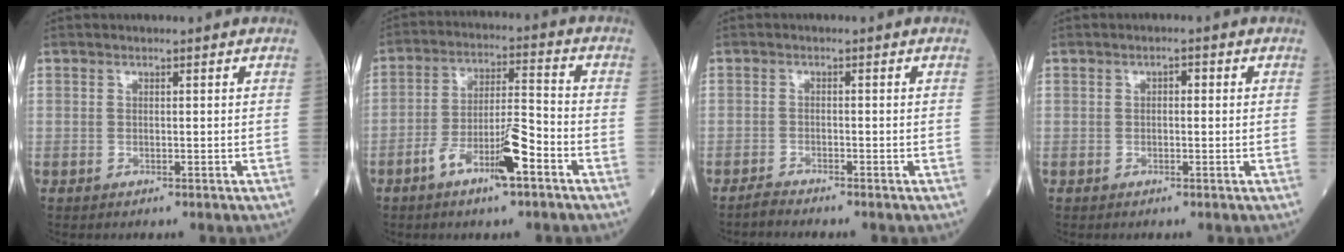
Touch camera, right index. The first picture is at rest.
{"total": 9.3, "force": [-4.9, 1.6, 7.8], "torque": [-0.142, 0.005, -0.085]}
{"total": 1.6, "force": [-1.5, -0.4, 0.0], "torque": [-0.007, -0.007, -0.032]}
{"total": 1.2, "force": [0.1, 0.6, 1.0], "torque": [-0.013, 0.006, 0.000]}